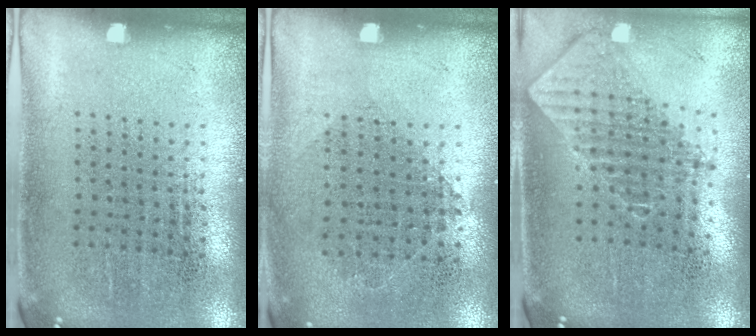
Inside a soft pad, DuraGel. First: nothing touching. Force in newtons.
{"total": 0.8, "press": 0.8, "slide": 0.3}
{"total": 2.0, "press": 1.6, "slide": 1.2}